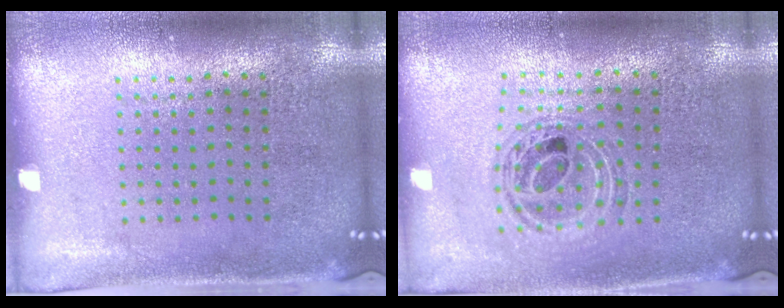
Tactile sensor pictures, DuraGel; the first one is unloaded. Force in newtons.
{"total": 0.8, "press": 0.8, "slide": 0.2}